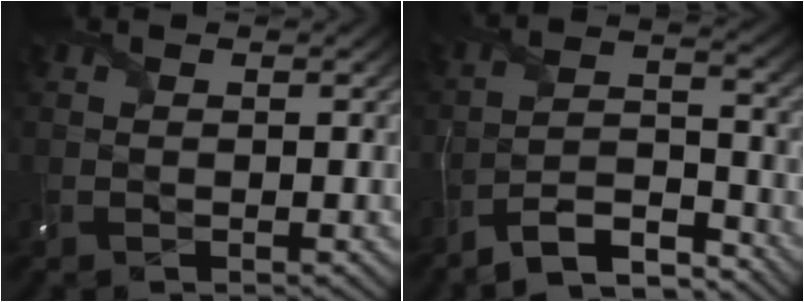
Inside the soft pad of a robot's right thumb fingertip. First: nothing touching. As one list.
[{"total": 8.0, "force": [-7.5, 1.0, 2.7], "torque": [-0.041, 0.004, -0.145]}]